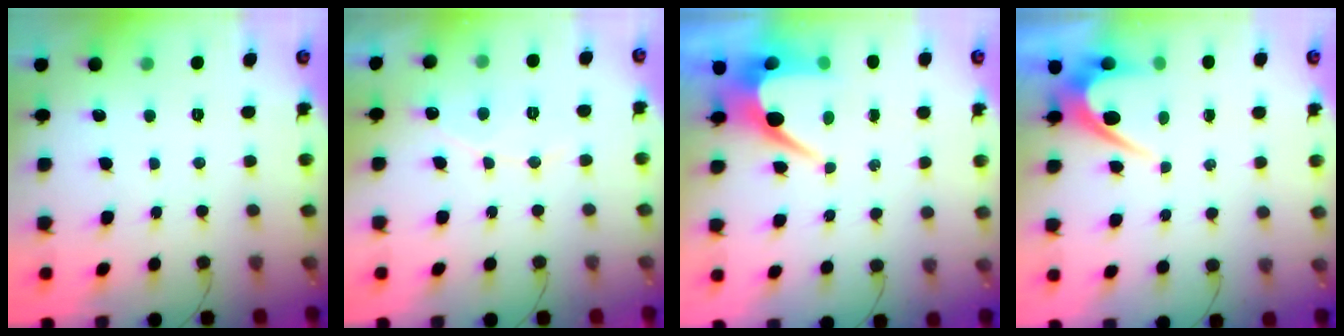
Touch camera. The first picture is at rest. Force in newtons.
{"total": 6.2, "press": 6.2, "slide": 0.3}
{"total": 7.0, "press": 7.0, "slide": 0.5}
{"total": 4.6, "press": 4.6, "slide": 0.3}